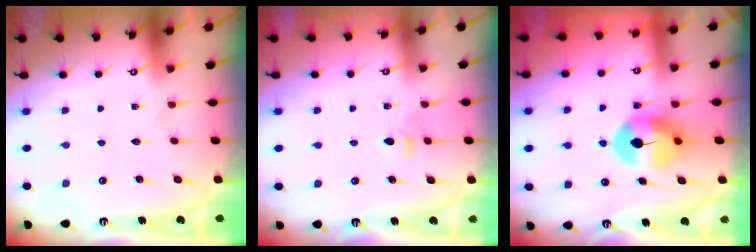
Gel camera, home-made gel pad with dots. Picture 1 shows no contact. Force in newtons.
{"total": 3.1, "press": 3.1, "slide": 0.7}
{"total": 9.1, "press": 9.1, "slide": 0.5}